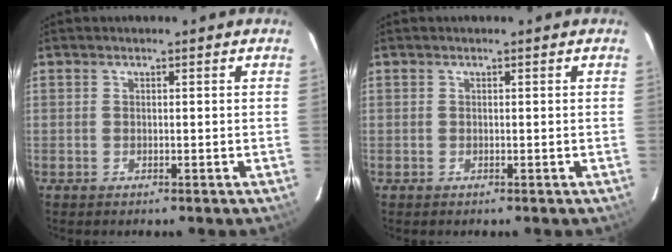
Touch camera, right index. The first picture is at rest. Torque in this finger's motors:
{"motor_torque": [0.00, 0.00, 0.00, 0.01]}